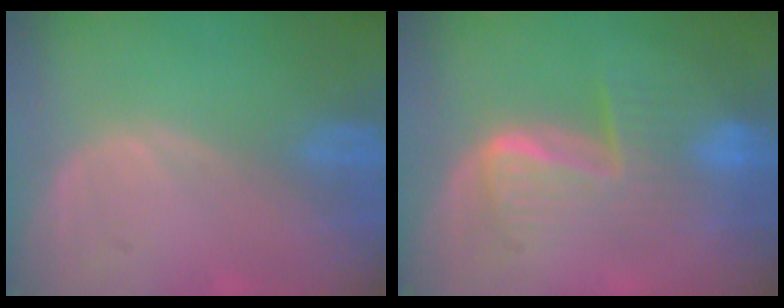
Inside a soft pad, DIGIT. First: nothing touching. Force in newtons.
{"total": 7.3, "press": 7.3, "slide": 0.2}